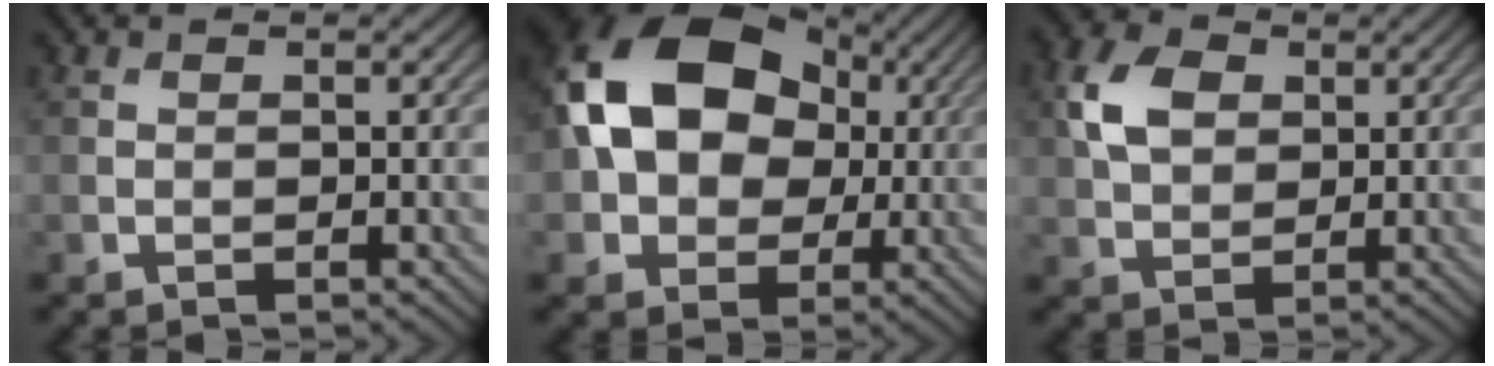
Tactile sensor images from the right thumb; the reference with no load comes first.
{"total": 15.8, "force": [2.4, 11.8, 10.3], "torque": [-0.187, 0.013, 0.033]}
{"total": 5.8, "force": [1.7, 4.1, 3.7], "torque": [-0.090, 0.011, 0.029]}